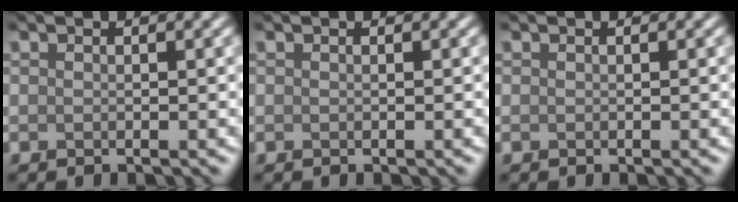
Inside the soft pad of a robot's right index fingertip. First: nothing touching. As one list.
[{"total": 0.0}, {"total": 0.0}]